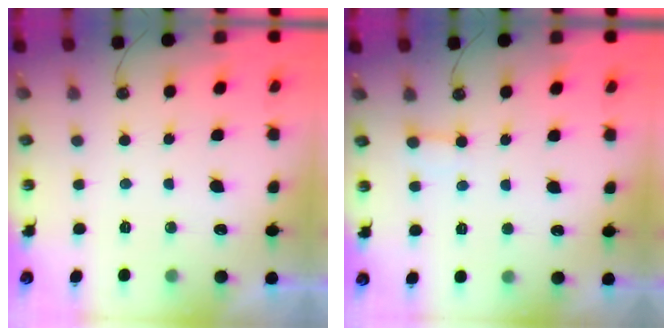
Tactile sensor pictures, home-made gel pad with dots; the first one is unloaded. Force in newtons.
{"total": 2.8, "press": 2.8, "slide": 0.4}